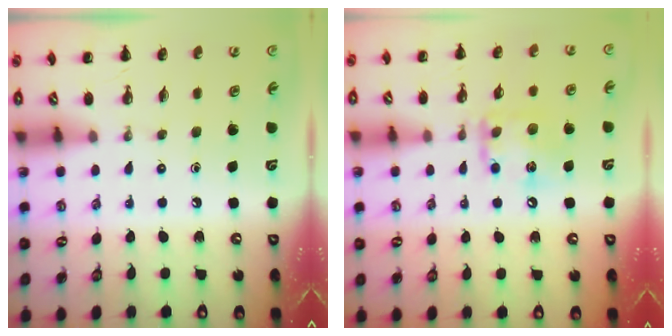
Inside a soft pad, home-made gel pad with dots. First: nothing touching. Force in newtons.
{"total": 11.4, "press": 11.4, "slide": 1.2}